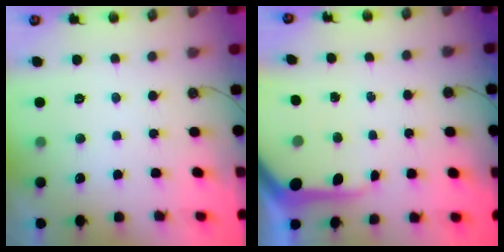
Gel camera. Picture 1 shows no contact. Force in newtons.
{"total": 7.8, "press": 7.8, "slide": 0.7}